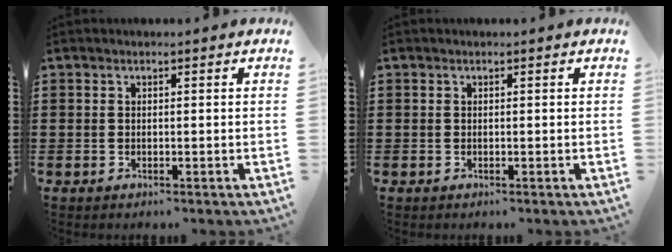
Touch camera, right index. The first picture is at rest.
{"total": 0.0}